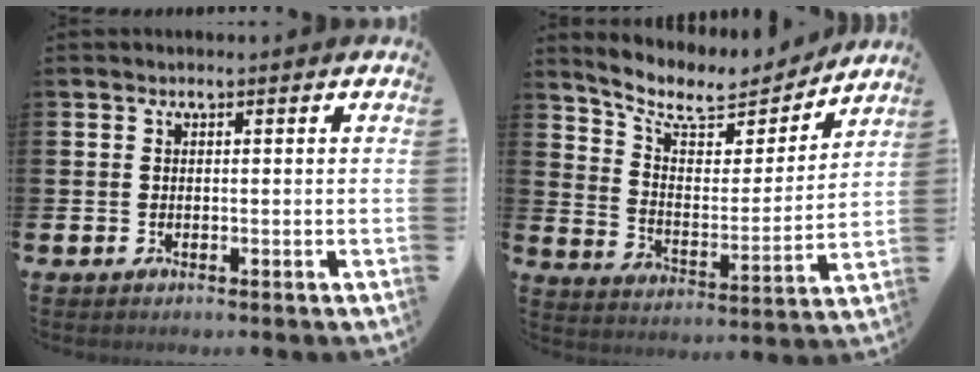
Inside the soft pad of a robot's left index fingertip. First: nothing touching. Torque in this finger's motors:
{"motor_torque": [1.04, -1.10, 0.66, 0.19]}